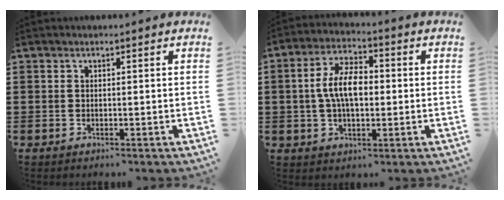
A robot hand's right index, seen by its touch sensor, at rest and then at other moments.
{"total": 7.6, "force": [0.0, 3.8, 6.6], "torque": [-0.138, 0.009, -0.004]}